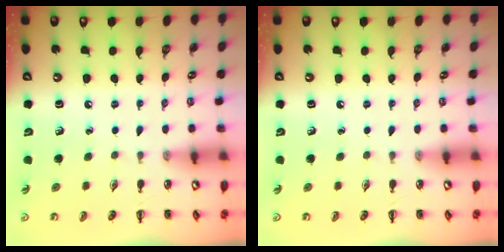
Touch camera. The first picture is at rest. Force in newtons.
{"total": 0.0}